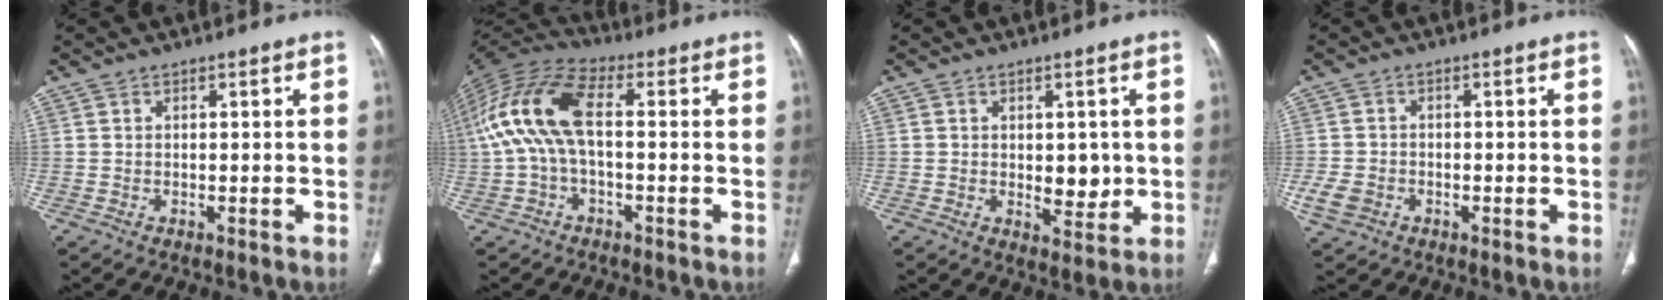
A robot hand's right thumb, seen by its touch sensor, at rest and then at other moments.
{"total": 14.1, "force": [0.1, 6.4, 12.5], "torque": [-0.276, 0.041, -0.004]}
{"total": 5.5, "force": [0.0, 3.4, 4.4], "torque": [-0.038, -0.010, 0.009]}
{"total": 4.2, "force": [-1.6, 3.3, 2.0], "torque": [-0.041, 0.009, -0.024]}